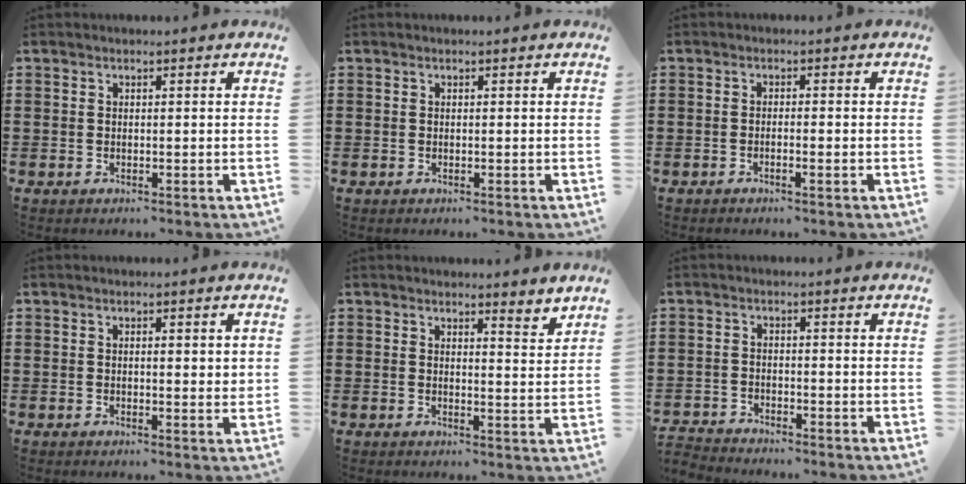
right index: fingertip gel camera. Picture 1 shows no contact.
{"total": 0.0}
{"total": 1.2, "force": [-0.9, -0.1, 0.8], "torque": [-0.014, -0.003, -0.016]}
{"total": 1.2, "force": [0.3, 0.3, 1.2], "torque": [-0.023, 0.005, 0.004]}
{"total": 2.5, "force": [2.4, 0.0, 0.6], "torque": [-0.010, -0.005, 0.043]}
{"total": 2.3, "force": [-2.2, 0.2, -0.4], "torque": [-0.001, 0.001, -0.049]}